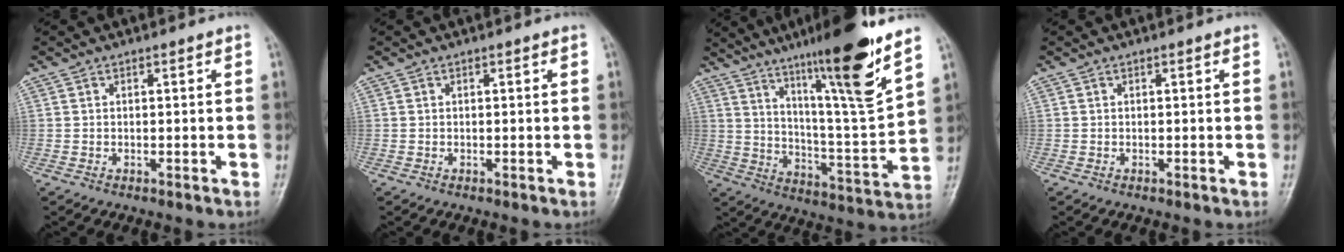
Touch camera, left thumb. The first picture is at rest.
{"total": 0.0}
{"total": 20.3, "force": [13.2, 1.0, 15.4], "torque": [-0.217, -0.072, 0.215]}
{"total": 0.0}